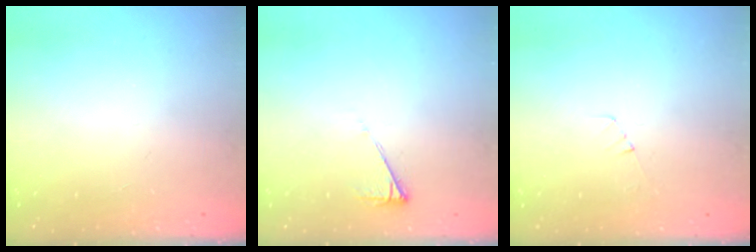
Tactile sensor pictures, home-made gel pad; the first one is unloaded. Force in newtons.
{"total": 3.8, "press": 3.8, "slide": 0.7}
{"total": 3.8, "press": 3.8, "slide": 0.3}